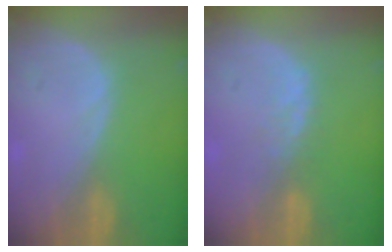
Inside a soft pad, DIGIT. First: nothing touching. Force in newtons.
{"total": 1.9, "press": 1.8, "slide": 0.5}